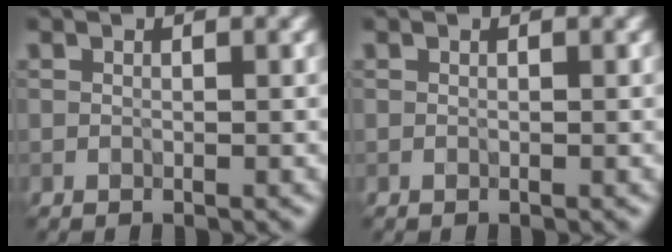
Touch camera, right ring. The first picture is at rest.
{"total": 0.0}